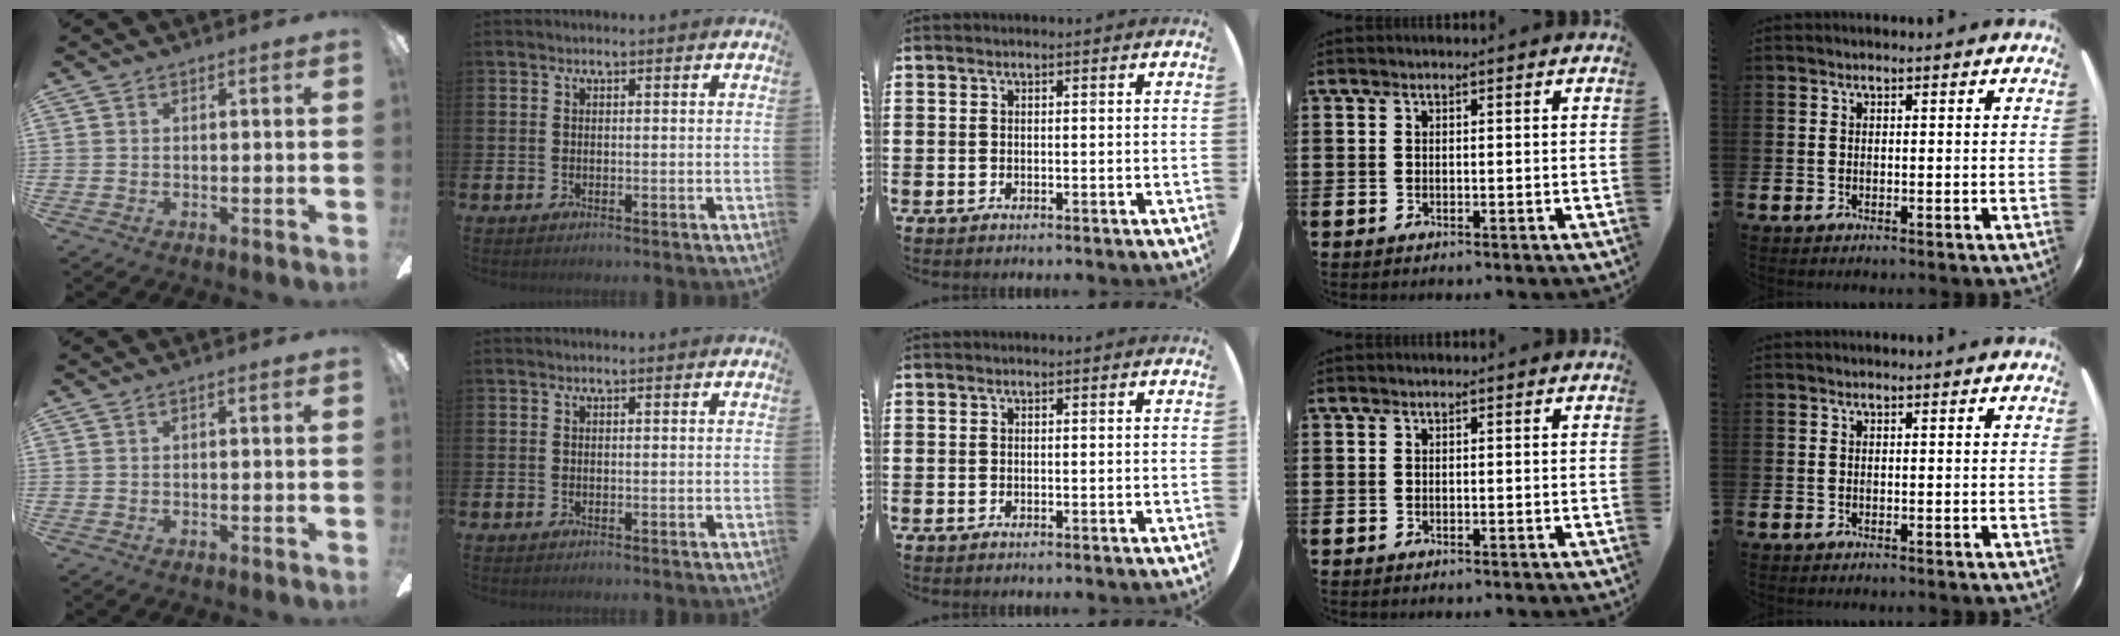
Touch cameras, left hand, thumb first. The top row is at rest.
{}